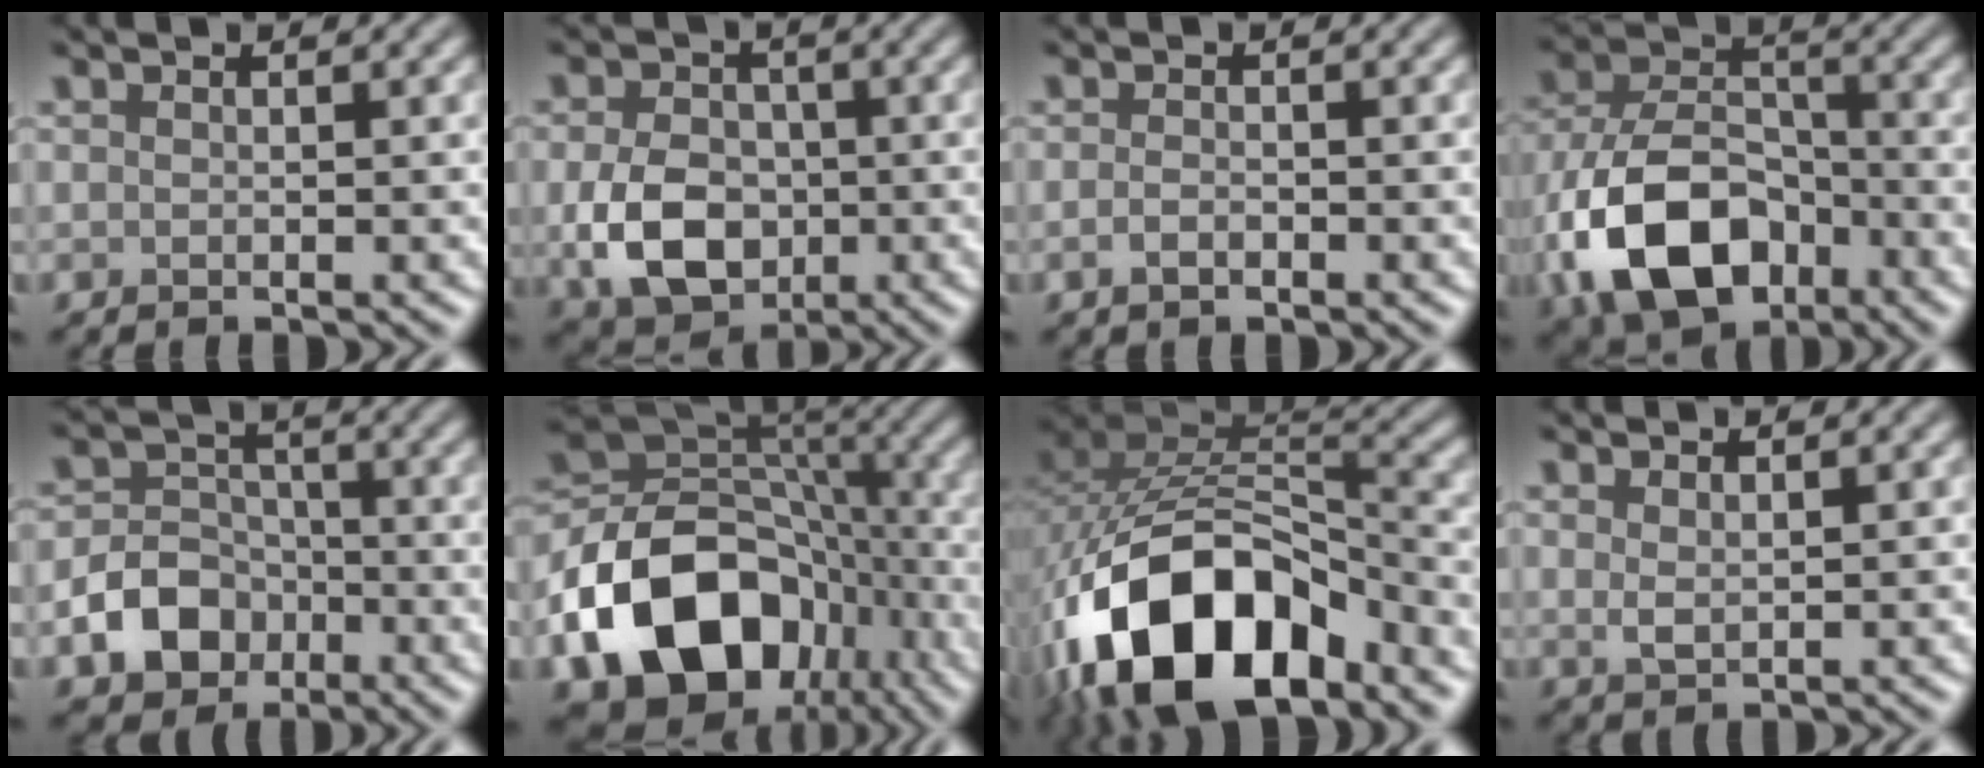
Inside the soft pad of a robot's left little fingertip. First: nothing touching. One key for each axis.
{"total": 7.2, "fx": -1.5, "fy": 5.3, "fz": 4.5, "tx": -0.095, "ty": -0.011, "tz": -0.032}
{"total": 1.1, "fx": -0.6, "fy": 0.5, "fz": 0.8, "tx": -0.019, "ty": -0.001, "tz": -0.012}
{"total": 11.7, "fx": -5.3, "fy": 7.2, "fz": 7.6, "tx": -0.156, "ty": -0.003, "tz": -0.106}
{"total": 6.0, "fx": -2.8, "fy": 4.7, "fz": 2.6, "tx": -0.026, "ty": -0.003, "tz": -0.066}
{"total": 17.1, "fx": -7.8, "fy": 12.4, "fz": 8.9, "tx": -0.172, "ty": -0.005, "tz": -0.134}
{"total": 14.4, "fx": -7.2, "fy": 7.5, "fz": 9.9, "tx": -0.180, "ty": -0.009, "tz": -0.135}
{"total": 1.3, "fx": 0.7, "fy": 0.5, "fz": 0.9, "tx": -0.021, "ty": -0.002, "tz": 0.017}